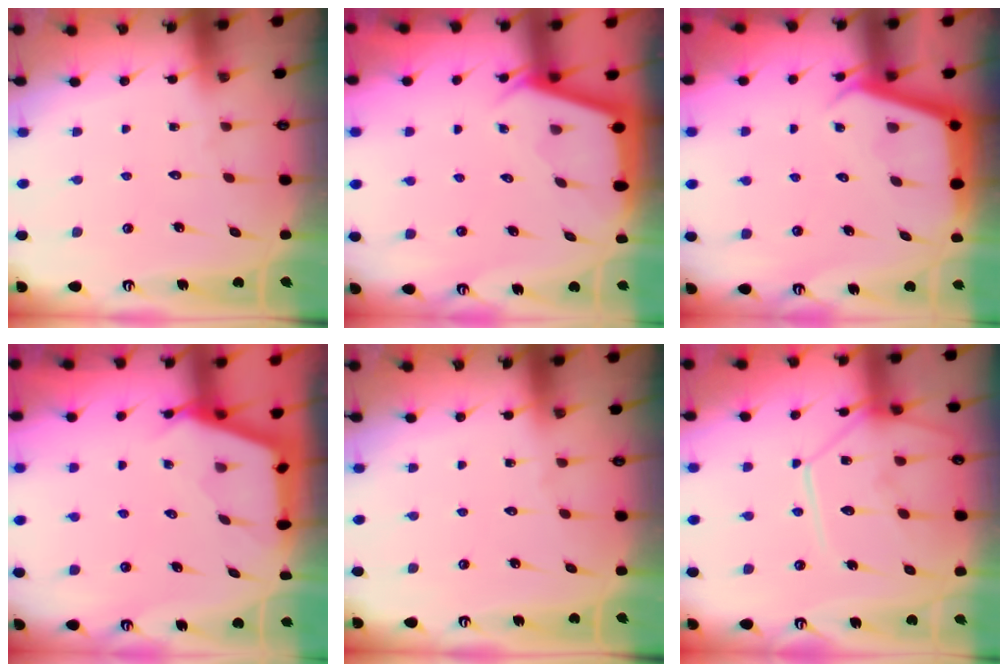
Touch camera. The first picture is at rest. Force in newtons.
{"total": 2.7, "press": 2.7, "slide": 0.2}
{"total": 3.9, "press": 3.9, "slide": 0.2}
{"total": 2.8, "press": 2.8, "slide": 0.4}
{"total": 0.0}
{"total": 13.7, "press": 13.6, "slide": 1.1}